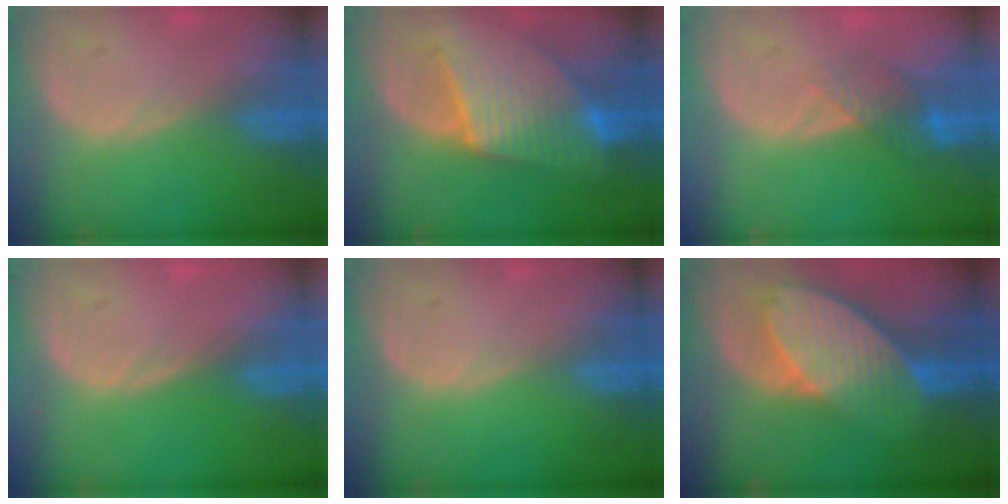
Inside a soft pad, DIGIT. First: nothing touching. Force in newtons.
{"total": 9.7, "press": 9.7, "slide": 0.9}
{"total": 4.1, "press": 3.9, "slide": 1.5}
{"total": 0.0}
{"total": 0.0}
{"total": 10.3, "press": 8.9, "slide": 5.1}